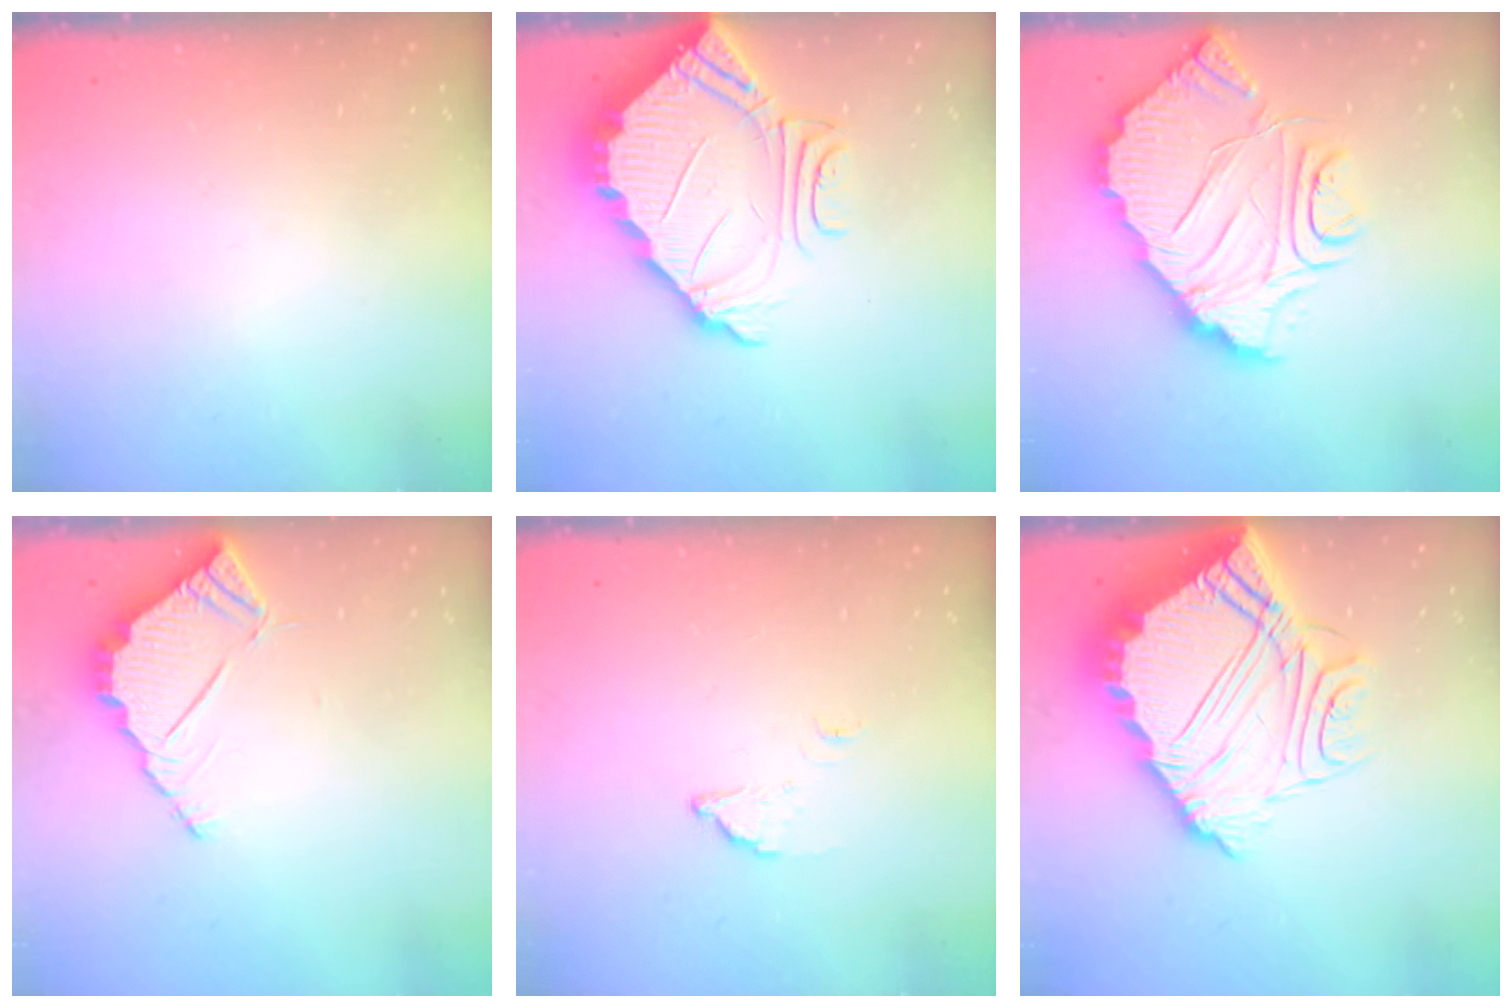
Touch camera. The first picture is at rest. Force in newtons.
{"total": 9.7, "press": 9.7, "slide": 0.8}
{"total": 13.9, "press": 13.9, "slide": 1.3}
{"total": 5.8, "press": 5.8, "slide": 0.4}
{"total": 2.2, "press": 2.2, "slide": 0.1}
{"total": 17.8, "press": 17.7, "slide": 1.7}